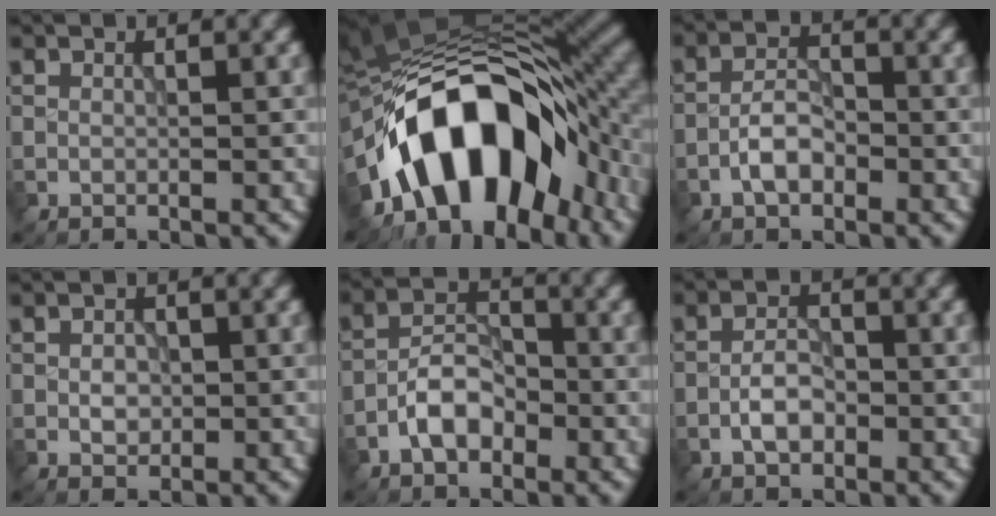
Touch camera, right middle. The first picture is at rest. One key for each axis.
{"total": 14.2, "fx": -6.6, "fy": 7.8, "fz": 9.8, "tx": -0.137, "ty": 0.009, "tz": -0.113}
{"total": 3.0, "fx": -1.4, "fy": 1.5, "fz": 2.2, "tx": -0.035, "ty": 0.009, "tz": -0.032}
{"total": 1.5, "fx": -0.1, "fy": 1.2, "fz": 0.9, "tx": -0.013, "ty": 0.003, "tz": -0.003}
{"total": 3.9, "fx": -1.9, "fy": 2.2, "fz": 2.6, "tx": -0.040, "ty": 0.013, "tz": -0.040}
{"total": 2.7, "fx": -1.1, "fy": 1.5, "fz": 2.1, "tx": -0.033, "ty": 0.007, "tz": -0.024}